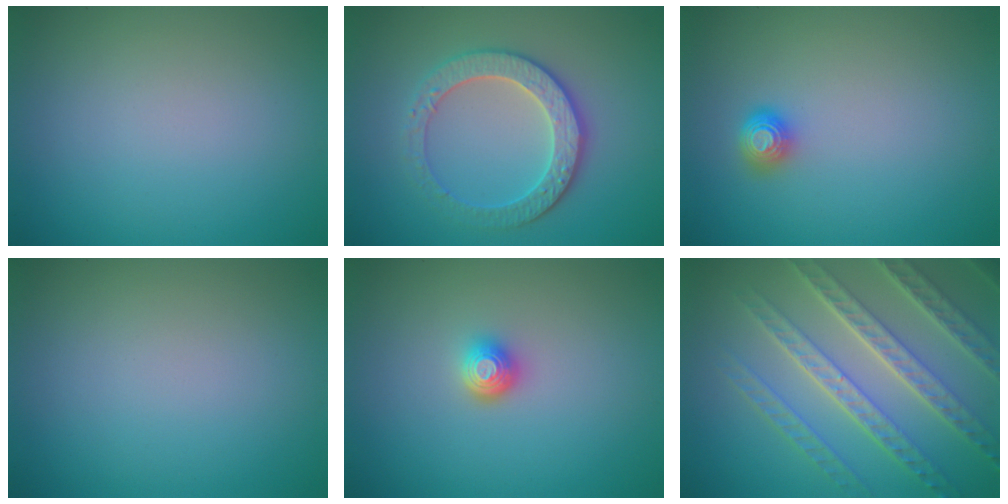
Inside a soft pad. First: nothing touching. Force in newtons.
{"total": 4.1, "press": 3.6, "slide": 1.9}
{"total": 1.6, "press": 1.4, "slide": 0.6}
{"total": 0.0}
{"total": 1.7, "press": 1.3, "slide": 1.1}
{"total": 7.9, "press": 5.5, "slide": 5.7}